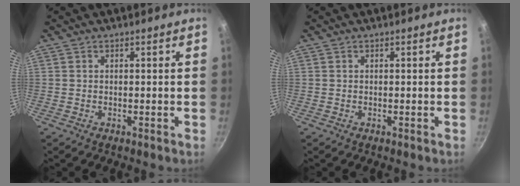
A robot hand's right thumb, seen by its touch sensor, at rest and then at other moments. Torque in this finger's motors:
{"motor_torque": [0.00, 0.00, 0.00, 0.00, 0.00]}